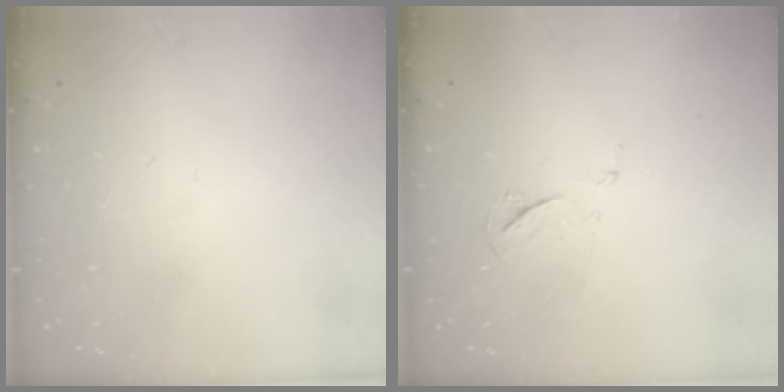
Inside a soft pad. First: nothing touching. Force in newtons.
{"total": 5.6, "press": 5.6, "slide": 0.8}